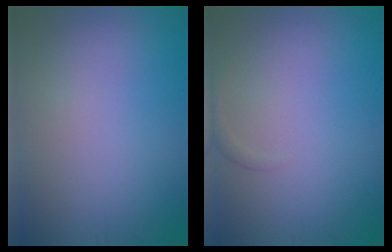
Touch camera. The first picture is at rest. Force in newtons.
{"total": 0.7, "press": 0.7, "slide": 0.0}